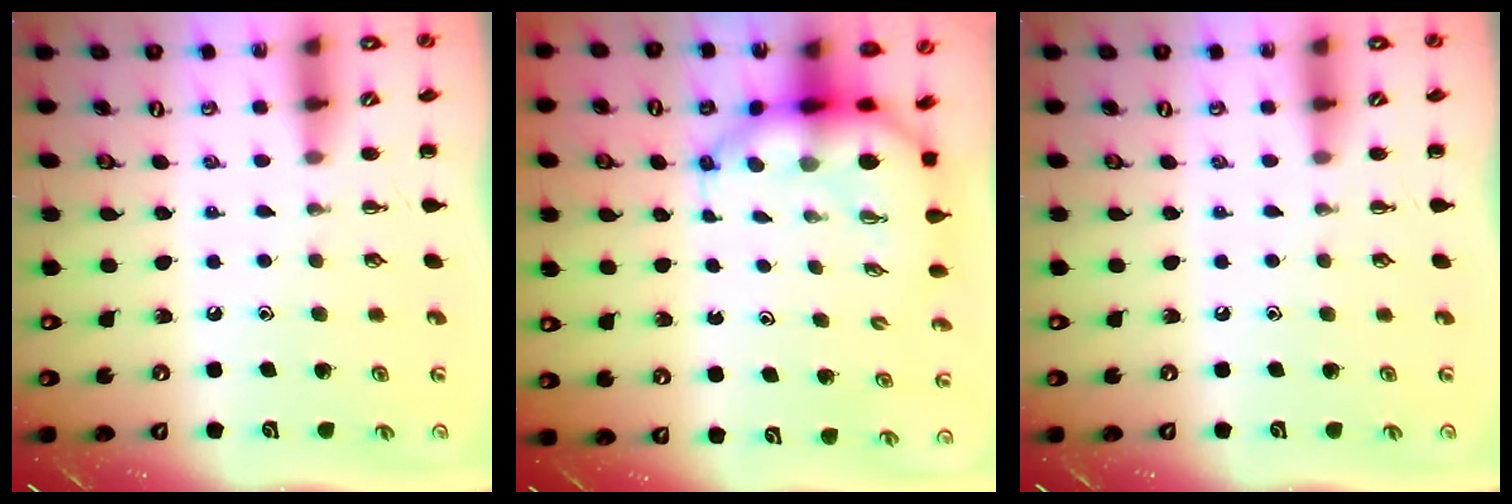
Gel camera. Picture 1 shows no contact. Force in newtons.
{"total": 7.0, "press": 6.7, "slide": 2.0}
{"total": 0.0}